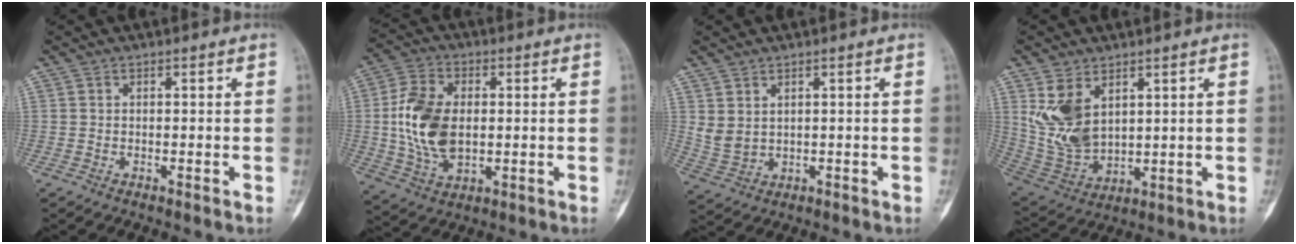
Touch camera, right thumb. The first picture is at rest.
{"total": 13.8, "force": [0.3, 8.6, 10.8], "torque": [-0.207, 0.001, 0.011]}
{"total": 3.9, "force": [1.5, 2.5, 2.6], "torque": [-0.043, -0.008, 0.044]}
{"total": 11.6, "force": [4.2, 7.1, 8.1], "torque": [-0.150, -0.021, 0.107]}